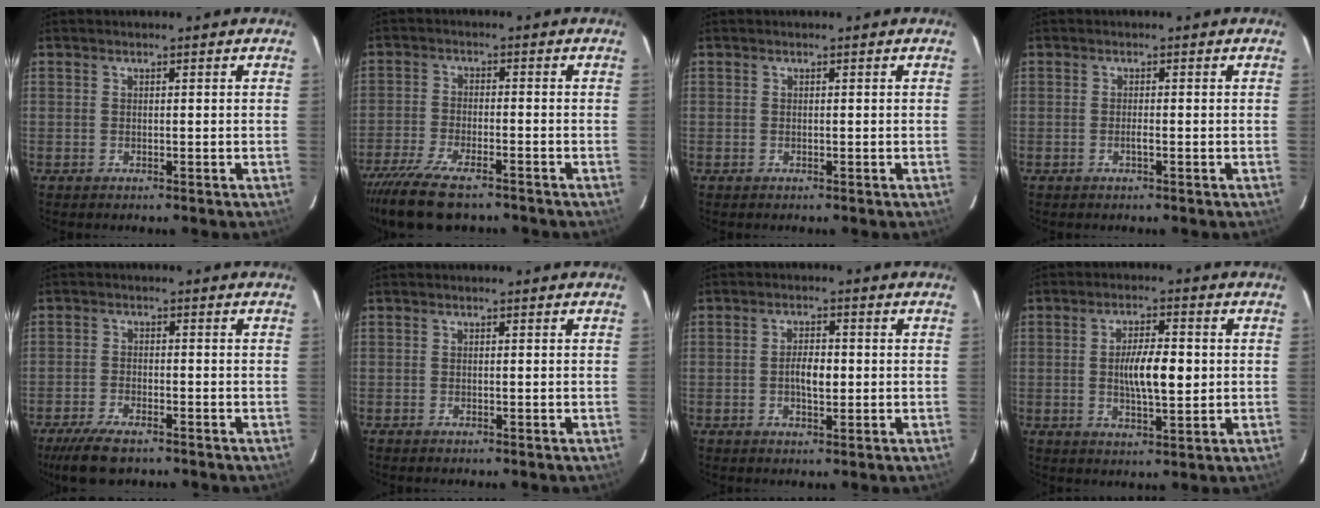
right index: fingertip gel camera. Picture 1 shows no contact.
{"total": 11.6, "force": [-9.3, 2.3, 6.4], "torque": [-0.109, -0.025, -0.152]}
{"total": 0.0}
{"total": 0.9, "force": [-0.4, 0.0, 0.8], "torque": [-0.016, 0.000, -0.008]}
{"total": 6.9, "force": [-5.3, 1.9, 4.0], "torque": [-0.074, -0.016, -0.092]}
{"total": 0.5, "force": [-0.5, 0.1, 0.2], "torque": [-0.009, -0.002, -0.008]}
{"total": 3.7, "force": [-0.4, 1.4, 3.4], "torque": [-0.061, 0.002, -0.007]}
{"total": 7.4, "force": [0.1, 1.9, 7.2], "torque": [-0.130, 0.004, 0.003]}